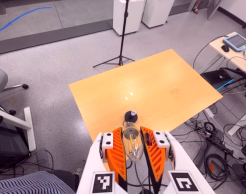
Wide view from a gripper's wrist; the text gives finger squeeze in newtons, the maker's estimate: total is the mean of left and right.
{"total": 21.2, "left": 22.9, "right": 19.4}